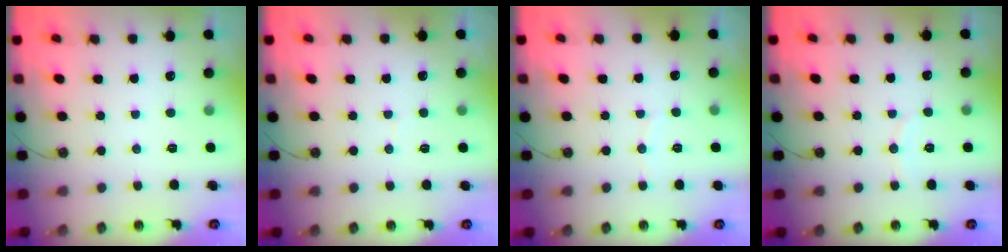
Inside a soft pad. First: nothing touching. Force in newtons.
{"total": 2.8, "press": 2.8, "slide": 0.3}
{"total": 2.2, "press": 2.2, "slide": 0.2}
{"total": 3.7, "press": 3.7, "slide": 0.2}